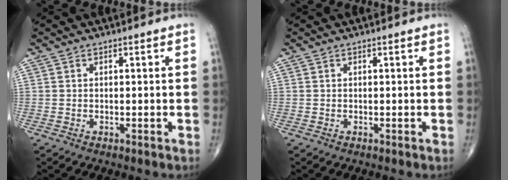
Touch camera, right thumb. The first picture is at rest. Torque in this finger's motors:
{"motor_torque": [0.00, 0.00, 0.00, 0.00, 0.00]}